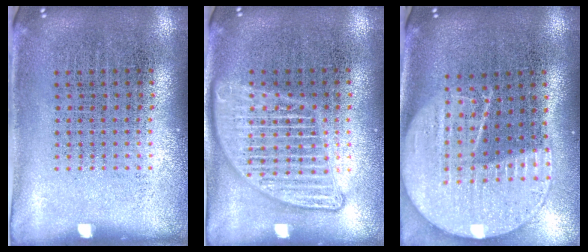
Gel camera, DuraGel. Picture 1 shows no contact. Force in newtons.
{"total": 3.0, "press": 2.9, "slide": 0.3}
{"total": 2.1, "press": 1.8, "slide": 1.1}